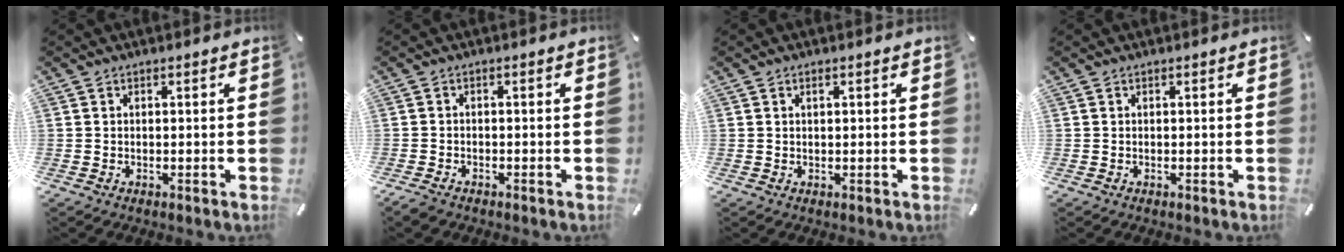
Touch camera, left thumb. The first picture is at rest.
{"total": 1.7, "force": [-1.5, 0.6, 0.4], "torque": [-0.015, 0.004, -0.033]}
{"total": 0.9, "force": [0.4, 0.4, 0.7], "torque": [-0.014, 0.004, 0.006]}
{"total": 0.0}